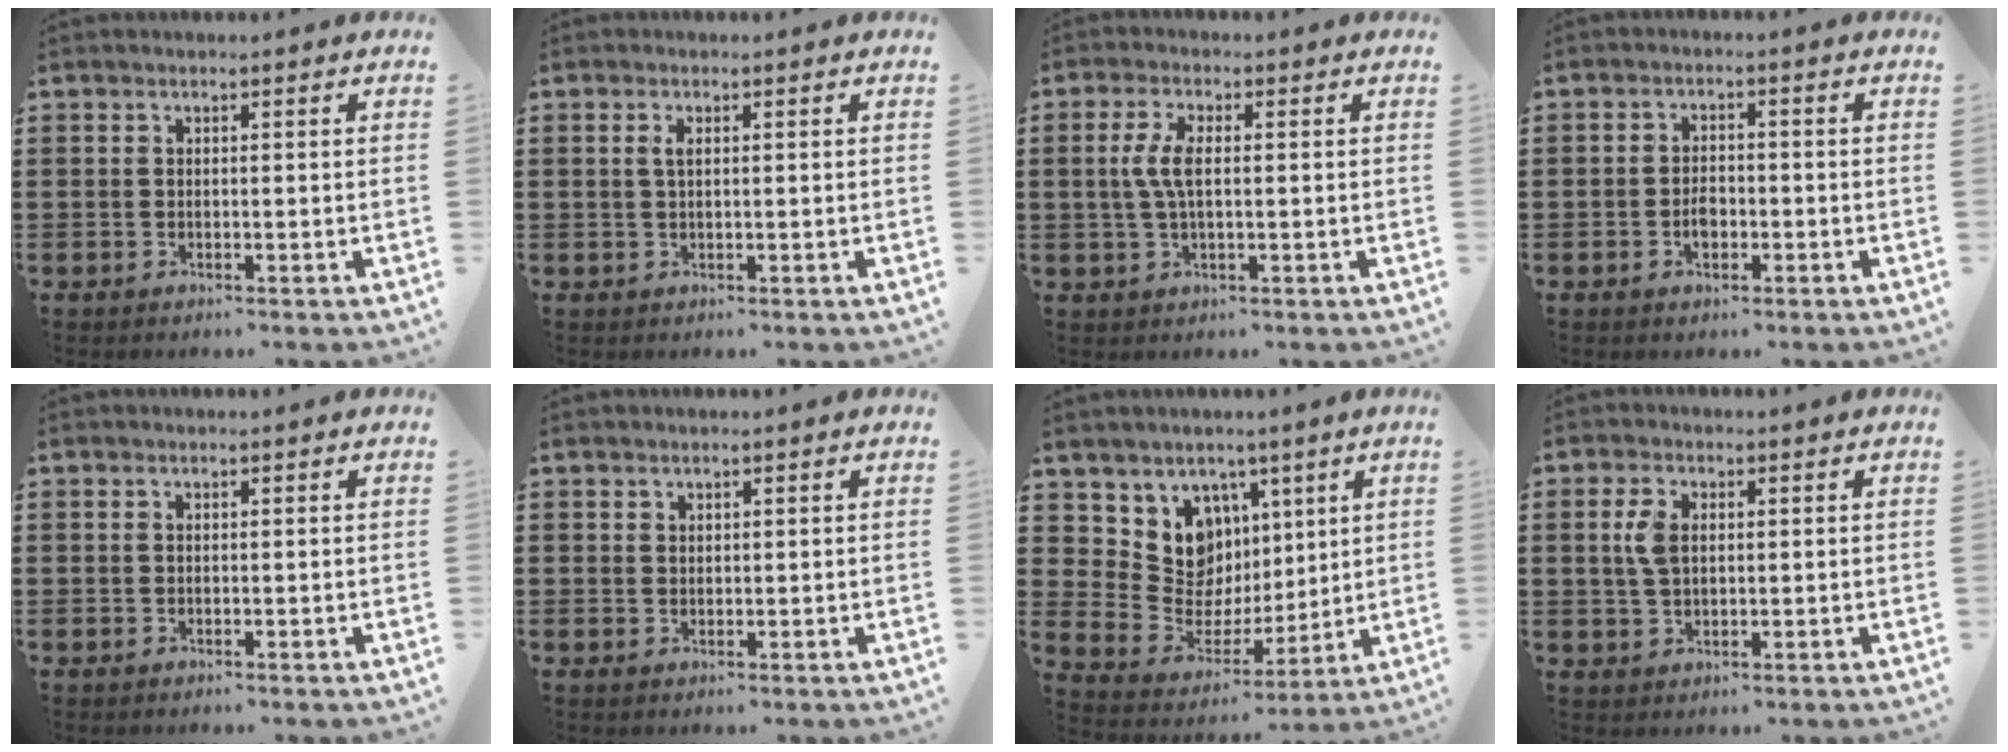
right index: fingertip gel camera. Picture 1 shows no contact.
{"total": 1.5, "force": [0.4, 0.5, 1.3], "torque": [-0.028, 0.003, 0.005]}
{"total": 4.9, "force": [0.3, 1.8, 4.5], "torque": [-0.109, -0.002, -0.004]}
{"total": 2.8, "force": [-1.0, 1.5, 2.1], "torque": [-0.040, 0.003, -0.019]}
{"total": 0.0}
{"total": 1.1, "force": [0.8, 0.6, 0.1], "torque": [-0.003, 0.002, 0.017]}
{"total": 9.4, "force": [3.8, 8.2, 2.6], "torque": [-0.093, -0.031, 0.080]}
{"total": 4.1, "force": [0.9, 2.4, 3.2], "torque": [-0.078, 0.008, 0.011]}